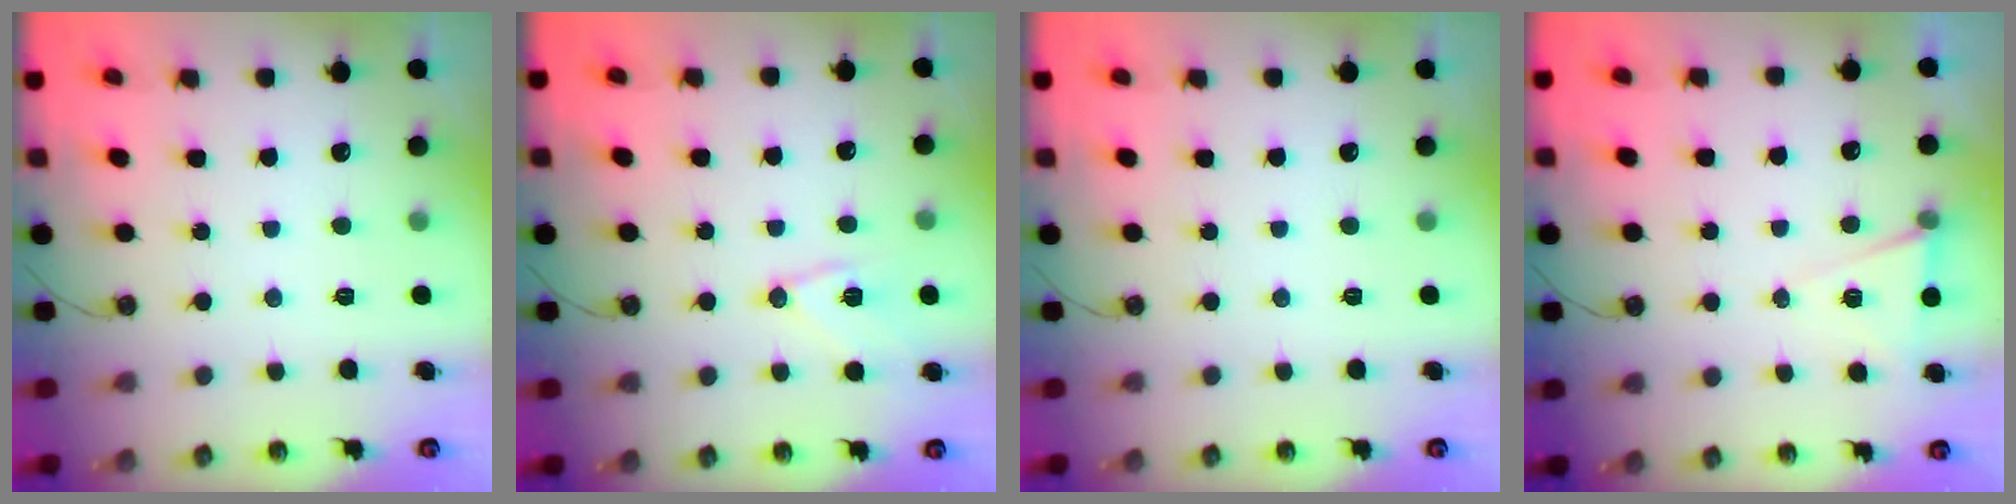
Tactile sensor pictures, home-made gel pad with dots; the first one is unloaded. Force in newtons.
{"total": 10.4, "press": 10.4, "slide": 1.1}
{"total": 0.0}
{"total": 7.1, "press": 5.2, "slide": 4.8}